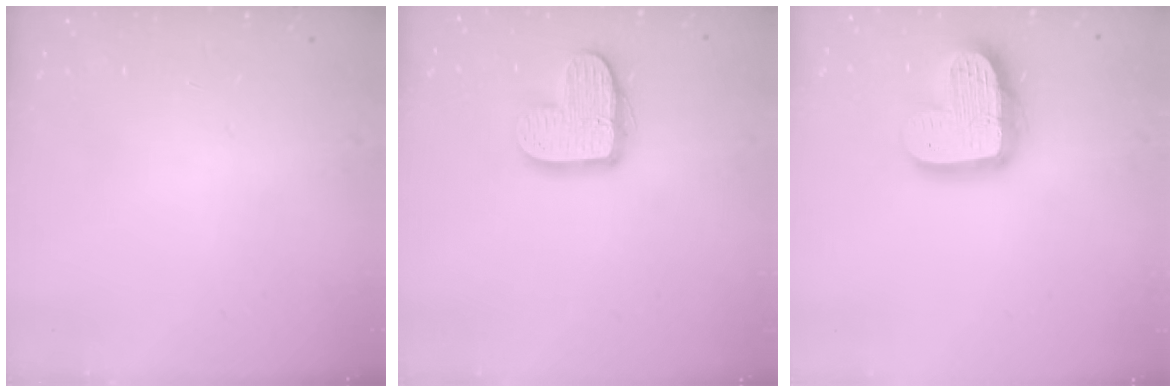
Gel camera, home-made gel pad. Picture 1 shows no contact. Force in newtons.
{"total": 13.7, "press": 13.7, "slide": 0.9}
{"total": 17.7, "press": 17.7, "slide": 1.1}